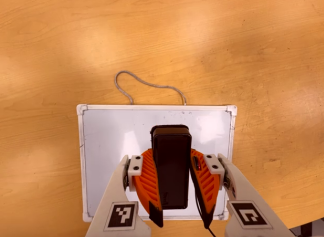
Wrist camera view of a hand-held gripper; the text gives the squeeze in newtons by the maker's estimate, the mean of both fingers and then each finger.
{"total": 8.4, "left": 6.8, "right": 10.0}